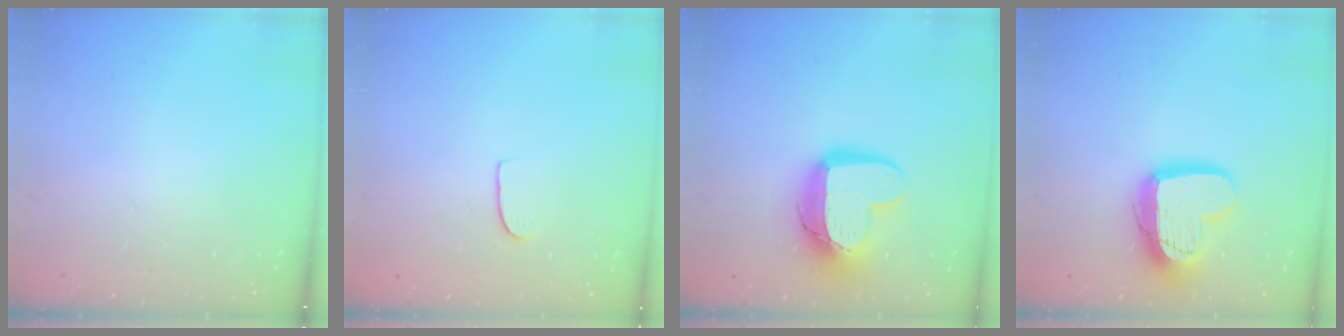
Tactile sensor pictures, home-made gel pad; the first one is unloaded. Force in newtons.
{"total": 5.3, "press": 5.3, "slide": 0.5}
{"total": 15.1, "press": 15.0, "slide": 1.4}
{"total": 16.0, "press": 15.9, "slide": 1.5}